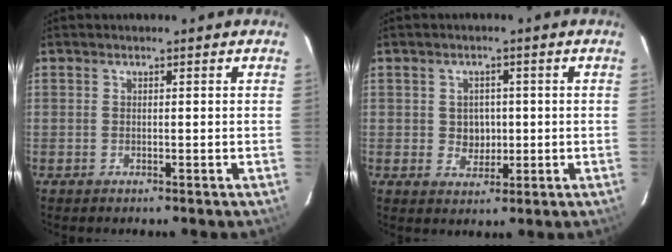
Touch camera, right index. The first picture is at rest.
{"total": 3.8, "force": [0.3, 3.5, 1.6], "torque": [-0.028, 0.008, 0.010]}